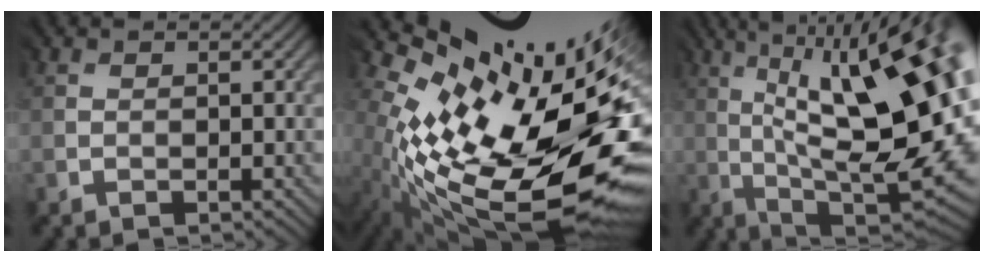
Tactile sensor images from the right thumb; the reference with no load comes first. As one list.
[{"total": 16.9, "force": [-0.2, 7.9, 15.0], "torque": [-0.243, -0.041, 0.017]}, {"total": 19.2, "force": [2.7, 6.6, 17.9], "torque": [-0.257, 0.020, 0.040]}]